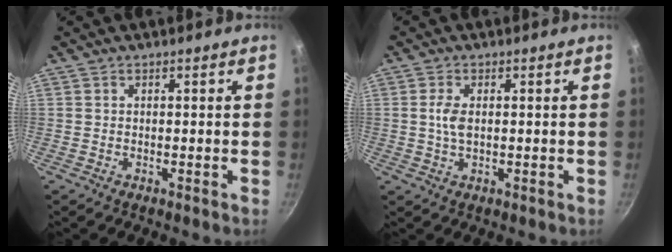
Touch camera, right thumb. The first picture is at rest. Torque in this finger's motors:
{"motor_torque": [0.36, 0.86, 0.54, -0.13, 0.12]}